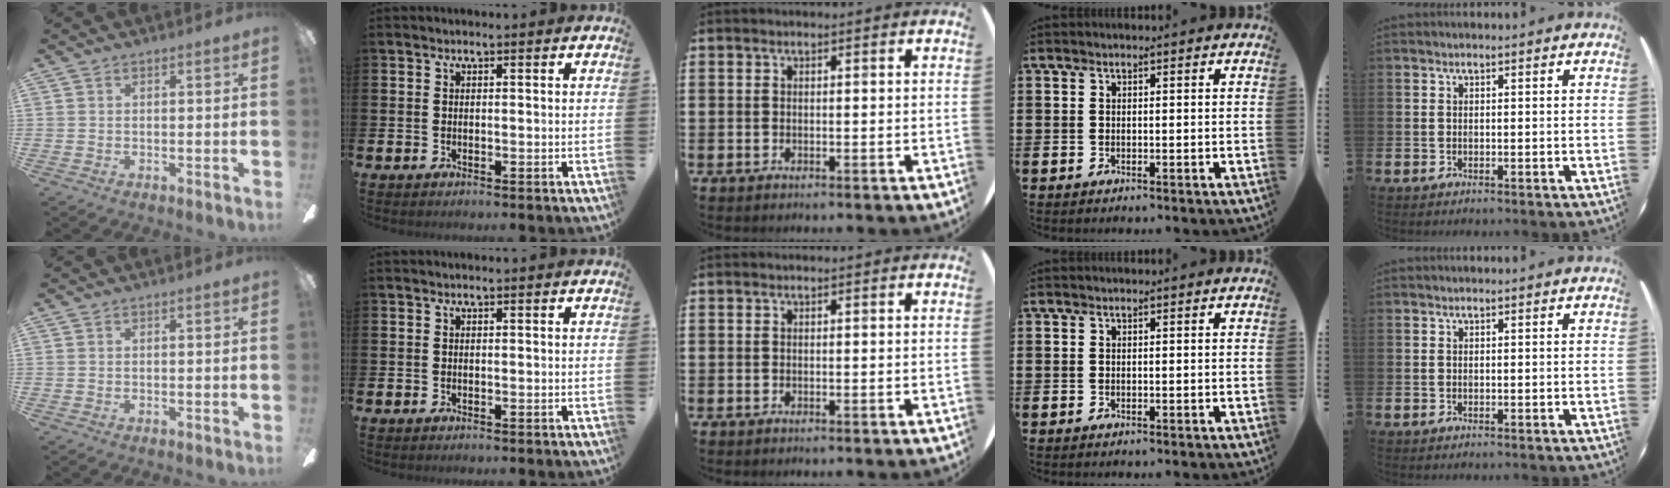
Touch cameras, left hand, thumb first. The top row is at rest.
{}